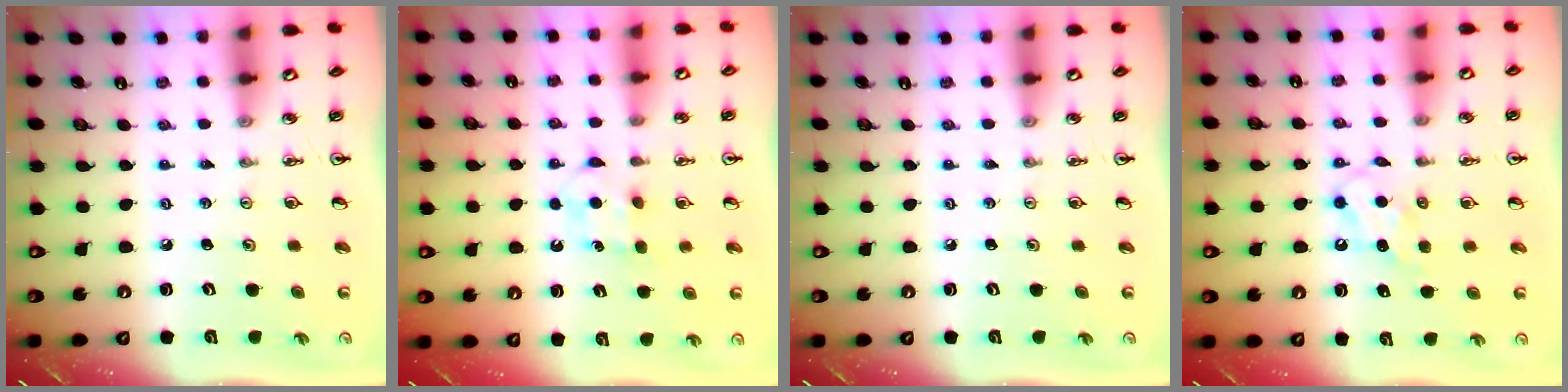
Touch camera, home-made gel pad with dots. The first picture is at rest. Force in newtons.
{"total": 5.0, "press": 5.0, "slide": 0.6}
{"total": 0.0}
{"total": 5.6, "press": 5.6, "slide": 0.6}